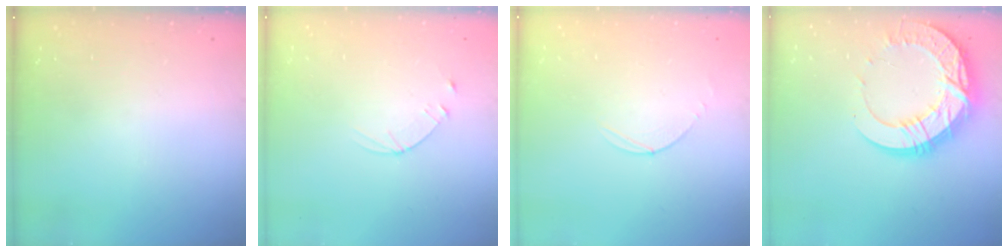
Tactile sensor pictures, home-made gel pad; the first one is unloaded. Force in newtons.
{"total": 3.6, "press": 3.6, "slide": 0.5}
{"total": 3.0, "press": 3.0, "slide": 0.3}
{"total": 18.8, "press": 18.8, "slide": 1.7}